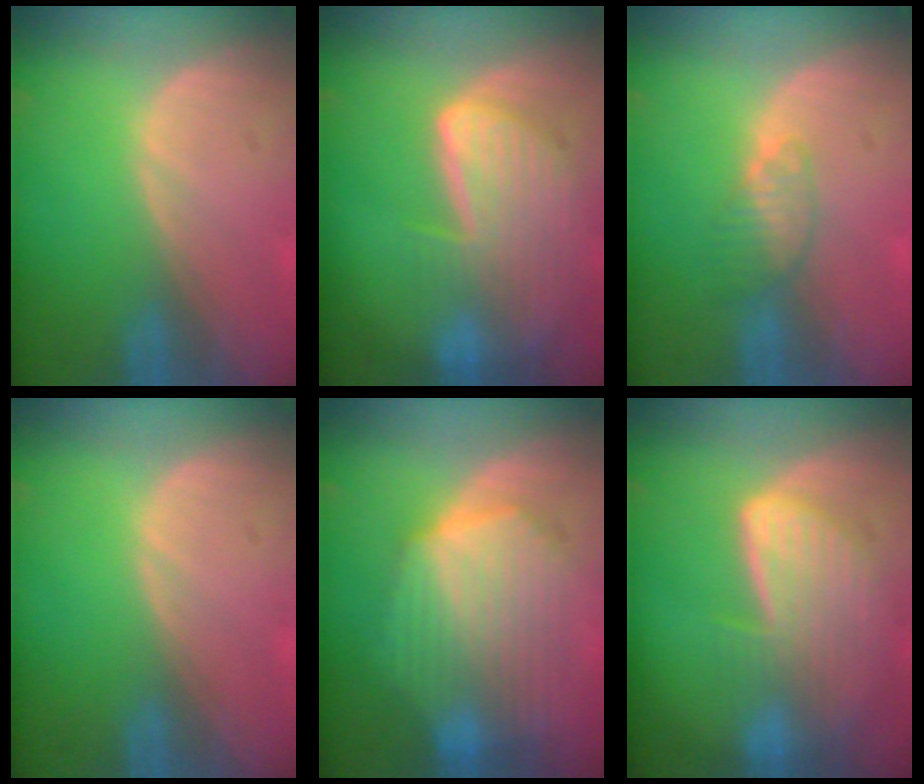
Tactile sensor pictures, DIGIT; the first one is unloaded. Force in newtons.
{"total": 9.2, "press": 8.1, "slide": 4.3}
{"total": 3.4, "press": 3.2, "slide": 1.1}
{"total": 0.0}
{"total": 10.4, "press": 10.4, "slide": 0.8}
{"total": 8.2, "press": 7.5, "slide": 3.4}